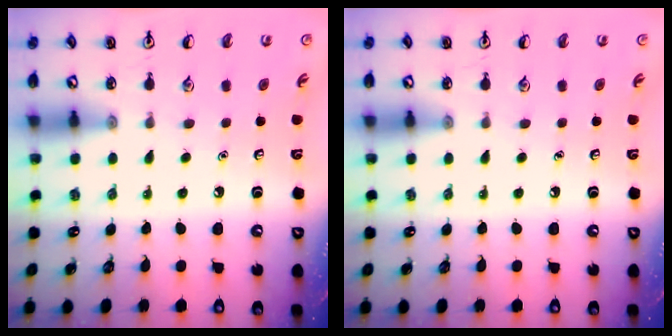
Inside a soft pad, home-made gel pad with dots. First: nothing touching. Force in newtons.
{"total": 0.0}